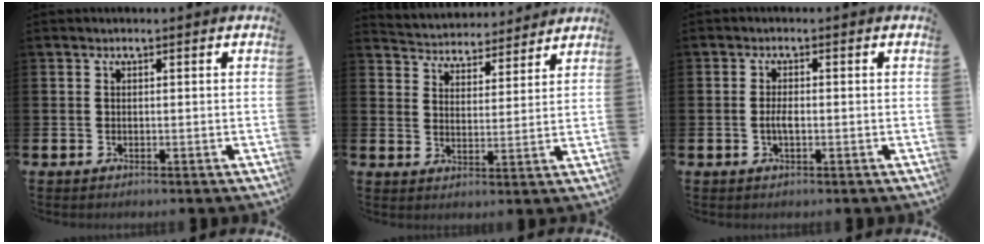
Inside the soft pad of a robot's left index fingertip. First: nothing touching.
{"total": 4.6, "force": [4.5, 1.1, -0.3], "torque": [-0.019, -0.034, 0.077]}
{"total": 1.9, "force": [-0.4, 0.7, 1.7], "torque": [-0.025, -0.003, -0.009]}